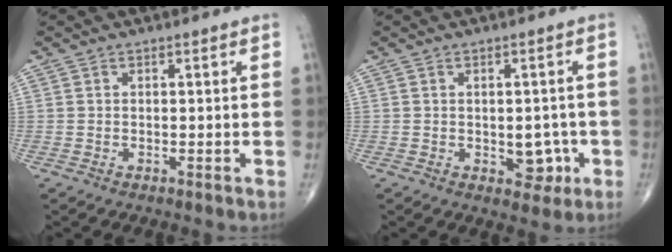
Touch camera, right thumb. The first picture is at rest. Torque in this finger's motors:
{"motor_torque": [2.76, 2.24, 0.92, -0.51, 0.03]}